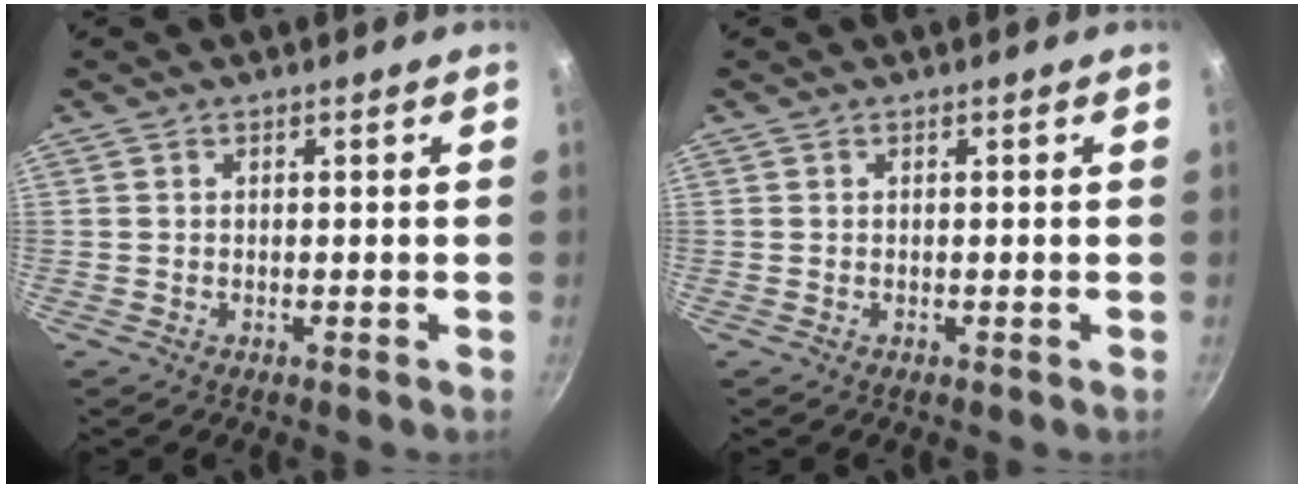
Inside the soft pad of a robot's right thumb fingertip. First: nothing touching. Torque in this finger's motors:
{"motor_torque": [0.01, 0.01, 0.11, 0.00, 0.00]}